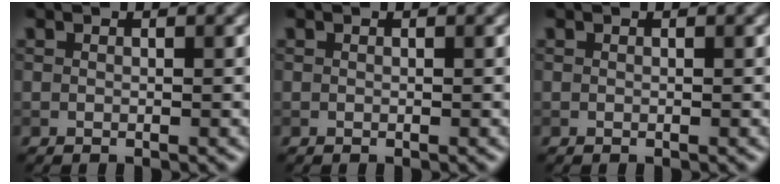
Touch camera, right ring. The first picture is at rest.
{"total": 0.0}
{"total": 0.0}